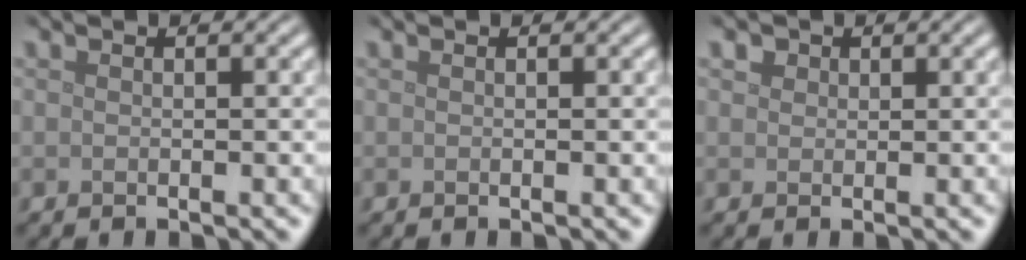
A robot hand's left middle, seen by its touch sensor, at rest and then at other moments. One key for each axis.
{"total": 0.0}
{"total": 1.2, "fx": 0.7, "fy": 0.9, "fz": 0.4, "tx": -0.005, "ty": -0.001, "tz": 0.008}